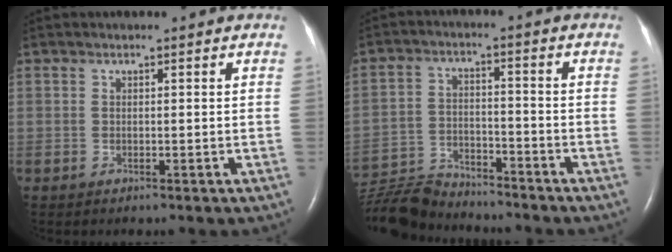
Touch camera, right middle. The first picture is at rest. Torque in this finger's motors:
{"motor_torque": [-0.46, -0.72, -0.03, 0.00]}